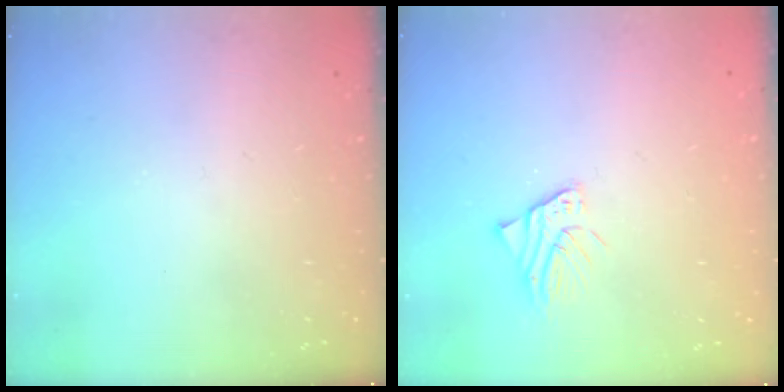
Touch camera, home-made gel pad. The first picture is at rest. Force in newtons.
{"total": 1.6, "press": 1.6, "slide": 0.2}